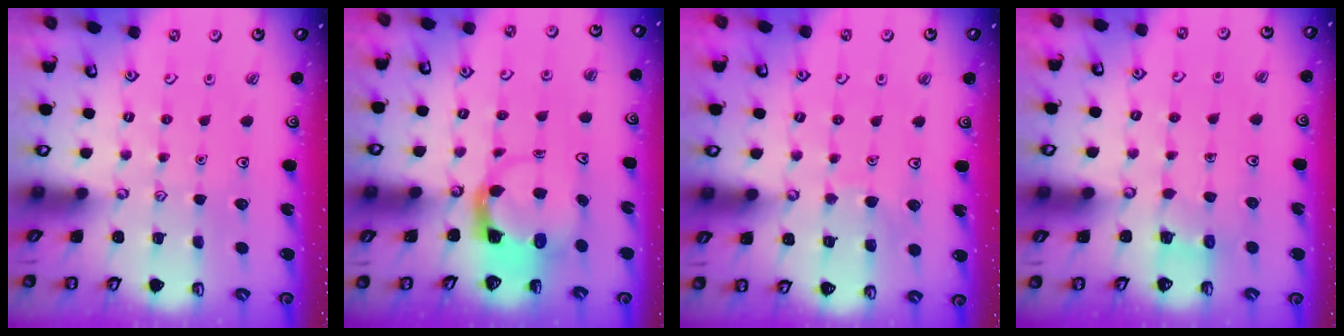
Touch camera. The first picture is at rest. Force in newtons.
{"total": 3.7, "press": 3.6, "slide": 0.6}
{"total": 5.3, "press": 5.3, "slide": 0.5}
{"total": 2.5, "press": 2.5, "slide": 0.1}